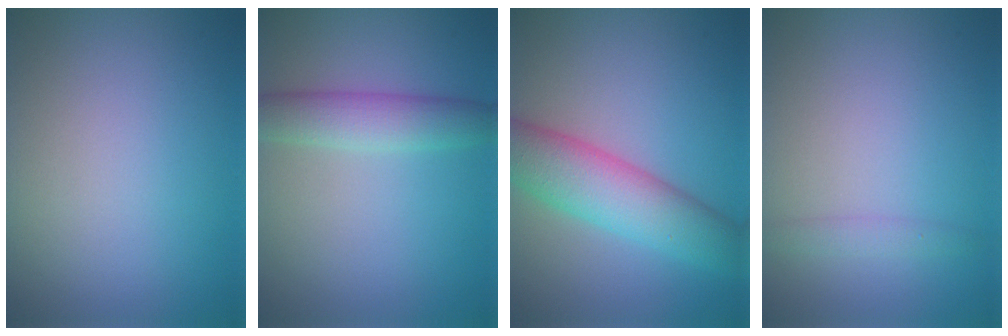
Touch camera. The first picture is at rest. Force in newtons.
{"total": 3.6, "press": 3.6, "slide": 0.2}
{"total": 6.7, "press": 6.7, "slide": 0.2}
{"total": 1.1, "press": 1.1, "slide": 0.1}